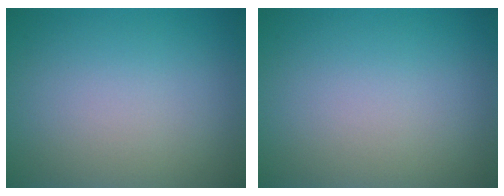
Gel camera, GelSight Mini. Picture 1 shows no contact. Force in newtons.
{"total": 0.0}